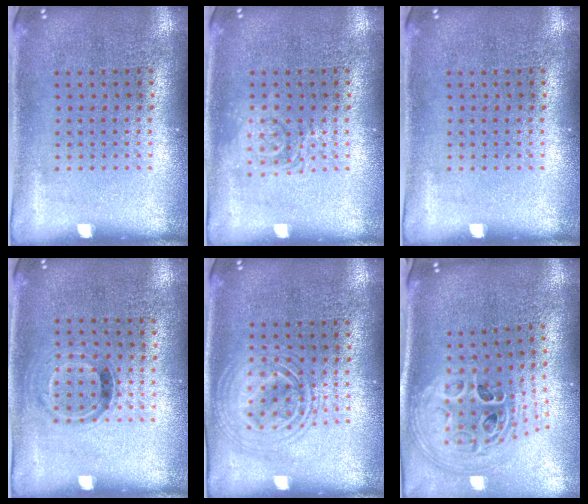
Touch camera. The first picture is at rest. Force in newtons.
{"total": 2.0, "press": 2.0, "slide": 0.3}
{"total": 0.0}
{"total": 0.9, "press": 0.7, "slide": 0.6}
{"total": 1.7, "press": 1.7, "slide": 0.3}
{"total": 2.9, "press": 2.0, "slide": 2.1}